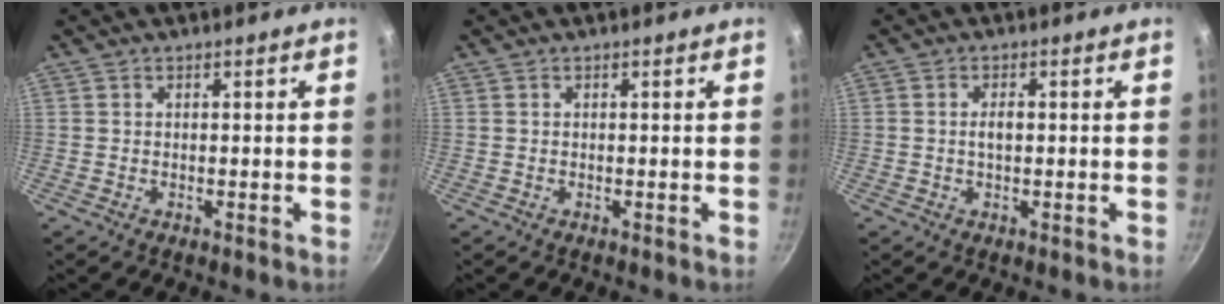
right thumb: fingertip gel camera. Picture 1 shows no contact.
{"total": 0.0}
{"total": 2.1, "force": [0.0, 1.0, 1.8], "torque": [-0.031, 0.005, 0.000]}